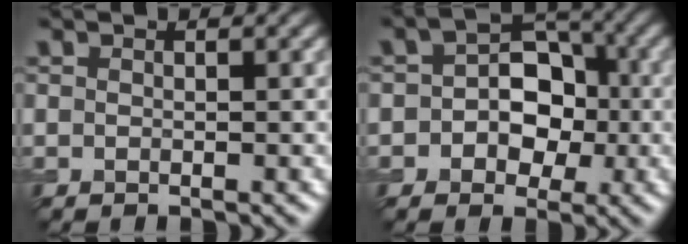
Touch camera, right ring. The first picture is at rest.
{"total": 4.7, "force": [-0.4, 3.6, 3.0], "torque": [-0.036, 0.010, -0.010]}